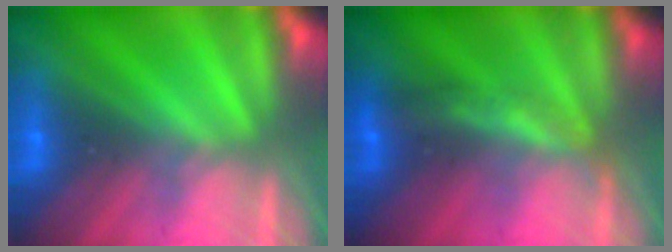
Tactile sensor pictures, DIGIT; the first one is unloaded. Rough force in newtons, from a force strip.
{"total": 2.0}